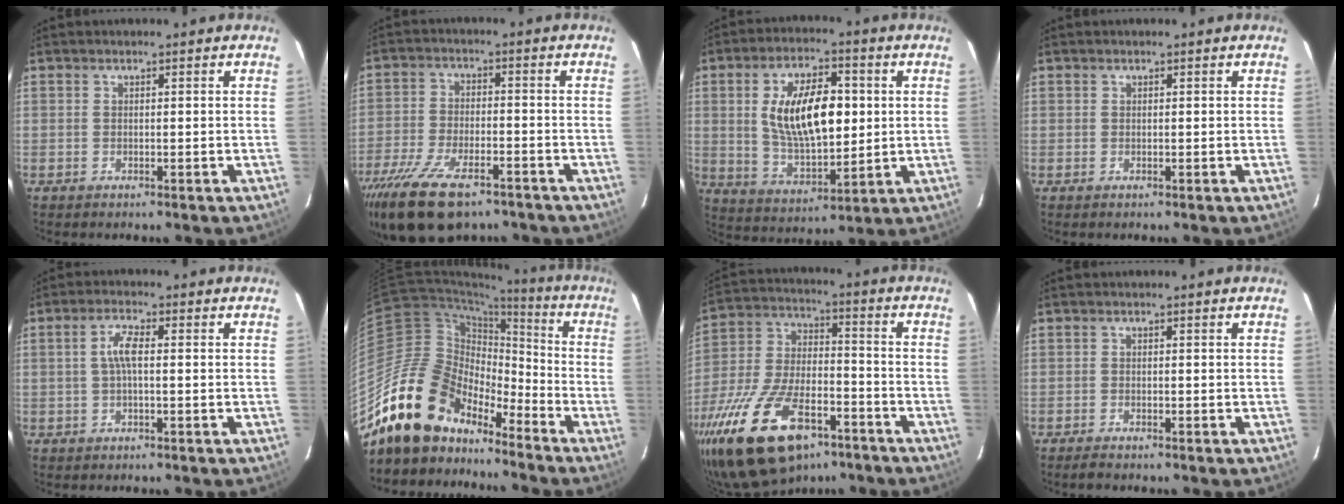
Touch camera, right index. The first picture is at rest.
{"total": 16.3, "force": [-11.5, 6.6, 9.5], "torque": [-0.212, -0.037, -0.201]}
{"total": 15.4, "force": [2.3, 7.3, 13.4], "torque": [-0.238, 0.009, 0.052]}
{"total": 0.5, "force": [0.1, 0.5, -0.1], "torque": [0.004, 0.002, 0.000]}
{"total": 3.6, "force": [0.0, 1.0, 3.5], "torque": [-0.071, 0.007, 0.001]}
{"total": 19.8, "force": [-15.4, 10.0, 7.5], "torque": [-0.145, 0.024, -0.269]}
{"total": 23.4, "force": [-14.6, 11.2, 14.4], "torque": [-0.296, -0.016, -0.245]}
{"total": 1.8, "force": [-1.6, 0.3, 0.7], "torque": [-0.020, -0.005, -0.028]}